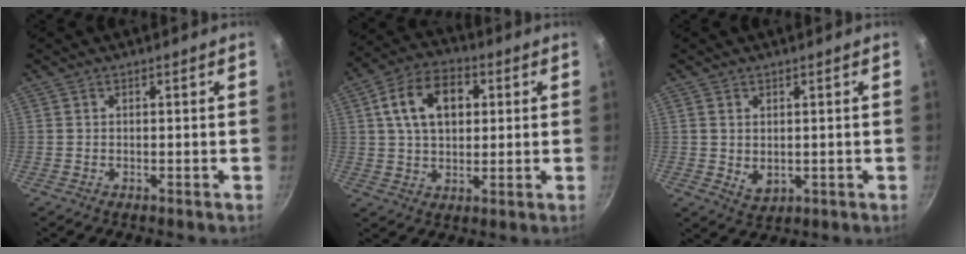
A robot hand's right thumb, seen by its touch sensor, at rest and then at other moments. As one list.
[{"total": 12.9, "force": [3.2, 8.5, 9.1], "torque": [-0.133, 0.012, 0.045]}, {"total": 3.6, "force": [0.6, 2.6, 2.4], "torque": [-0.037, -0.010, 0.015]}]